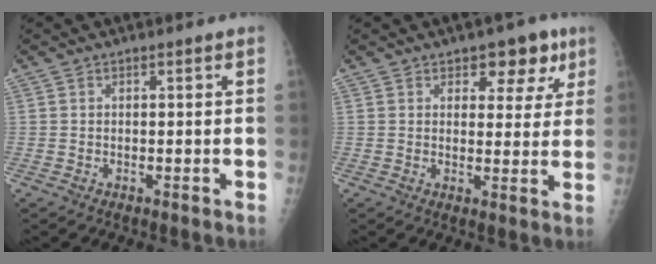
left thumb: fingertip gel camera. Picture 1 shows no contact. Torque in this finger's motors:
{"motor_torque": [-0.29, 0.03, 0.09, -0.05, -0.03]}